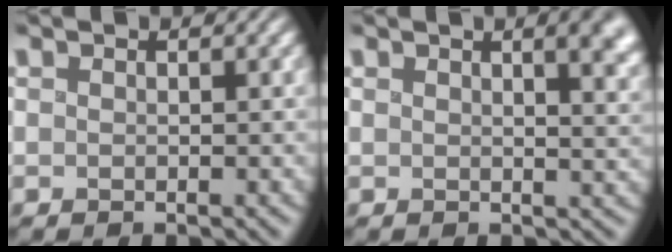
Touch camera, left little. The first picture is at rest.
{"total": 4.7, "force": [2.5, 2.0, 3.5], "torque": [-0.044, -0.001, 0.045]}